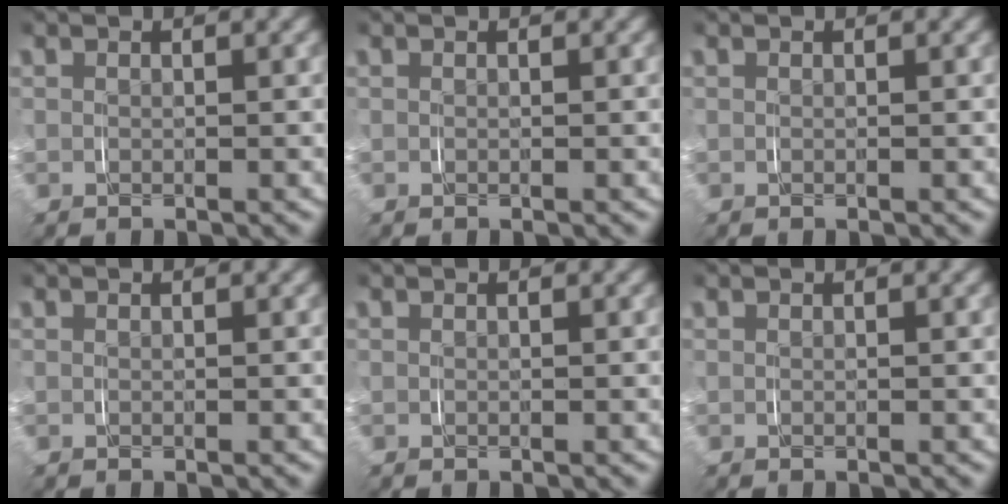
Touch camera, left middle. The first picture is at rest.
{"total": 0.0}
{"total": 0.0}
{"total": 0.0}
{"total": 0.0}
{"total": 0.0}